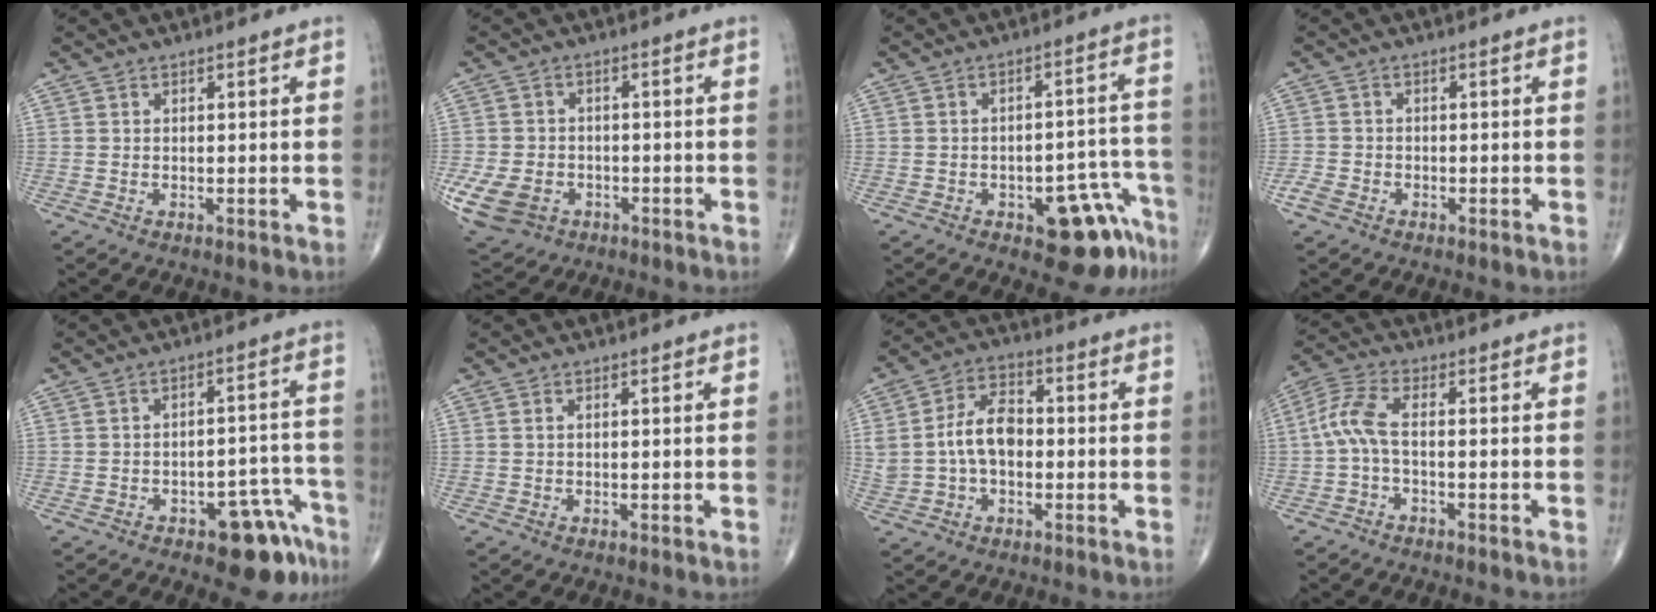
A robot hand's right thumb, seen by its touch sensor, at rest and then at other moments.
{"total": 9.6, "force": [-3.6, 7.3, 5.0], "torque": [-0.107, 0.011, -0.053]}
{"total": 10.3, "force": [-5.9, 4.5, 7.1], "torque": [-0.044, 0.051, -0.069]}
{"total": 2.4, "force": [-1.5, 1.6, 1.0], "torque": [-0.022, 0.005, -0.029]}
{"total": 9.0, "force": [-5.6, 4.0, 5.8], "torque": [-0.038, 0.047, -0.068]}
{"total": 0.5, "force": [0.1, 0.3, 0.4], "torque": [-0.011, 0.004, 0.004]}
{"total": 10.1, "force": [-0.3, 6.5, 7.8], "torque": [-0.141, 0.028, -0.010]}
{"total": 5.9, "force": [-0.9, 1.8, 5.5], "torque": [-0.141, 0.024, -0.026]}